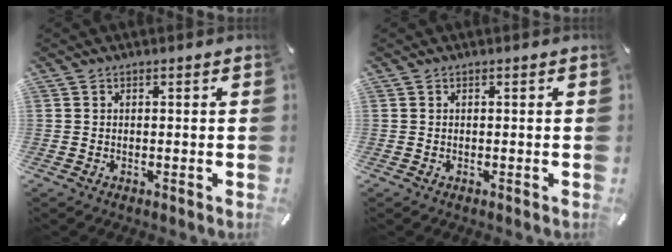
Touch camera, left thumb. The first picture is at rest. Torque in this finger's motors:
{"motor_torque": [-0.07, 0.23, 0.10, -0.14, -0.01]}